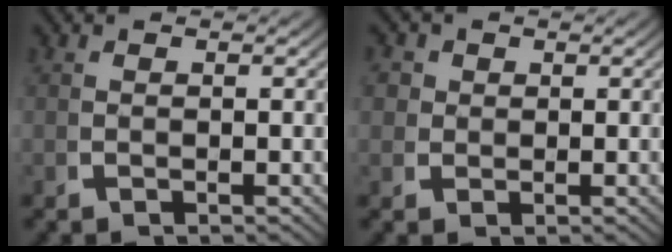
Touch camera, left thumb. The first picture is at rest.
{"total": 2.7, "force": [0.8, 2.5, 0.8], "torque": [-0.019, -0.007, 0.012]}